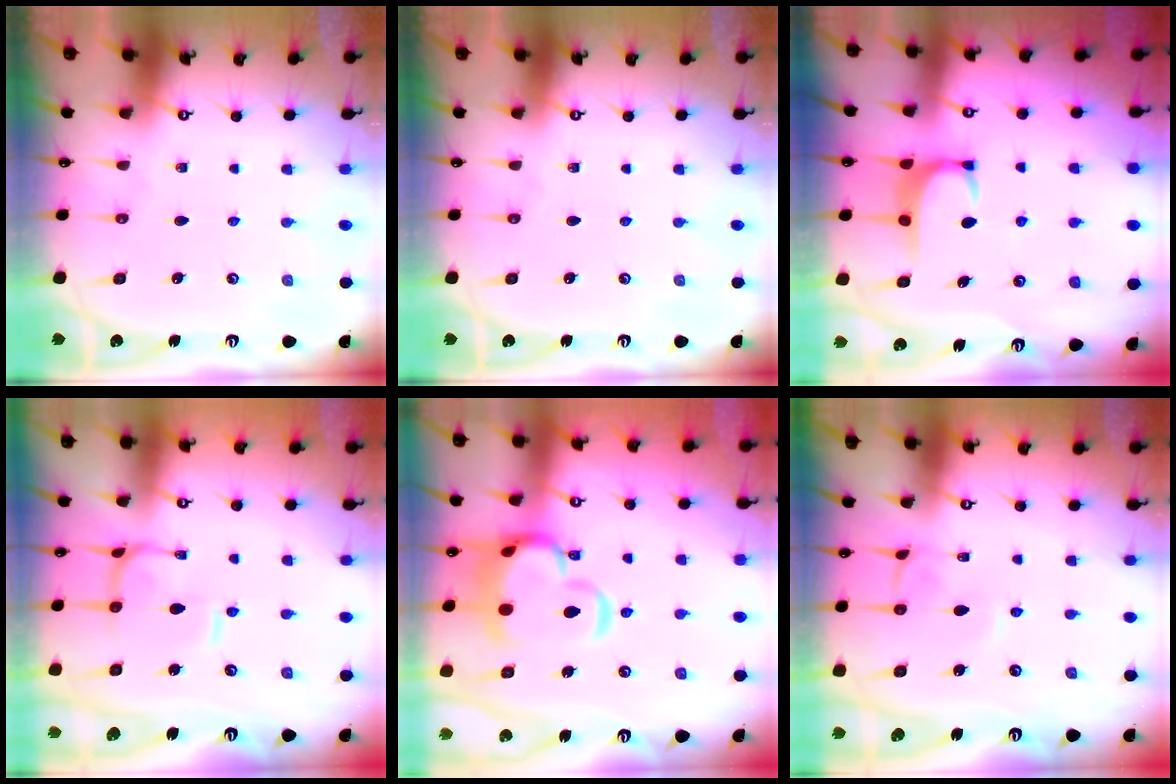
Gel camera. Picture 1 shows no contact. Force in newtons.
{"total": 0.0}
{"total": 2.6, "press": 2.6, "slide": 0.4}
{"total": 2.6, "press": 2.5, "slide": 0.6}
{"total": 10.7, "press": 10.5, "slide": 2.0}
{"total": 2.9, "press": 2.9, "slide": 0.1}